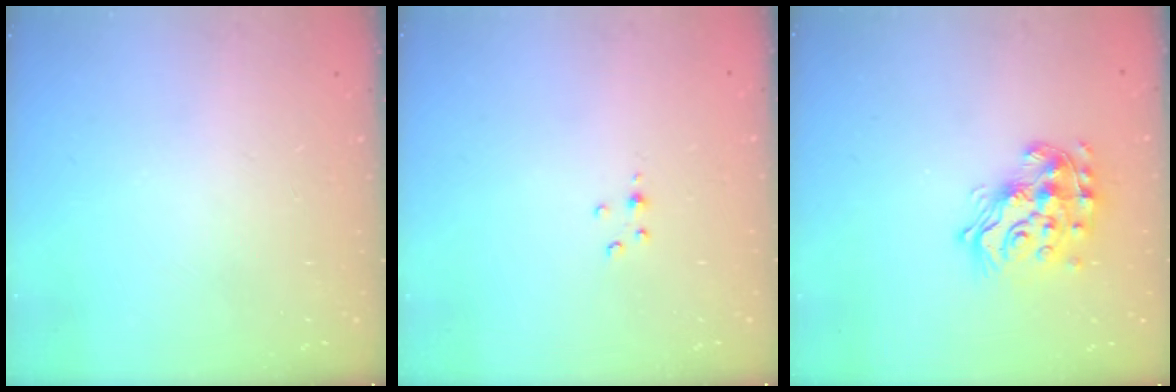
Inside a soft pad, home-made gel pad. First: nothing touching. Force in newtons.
{"total": 2.0, "press": 2.0, "slide": 0.3}
{"total": 16.3, "press": 16.3, "slide": 1.1}